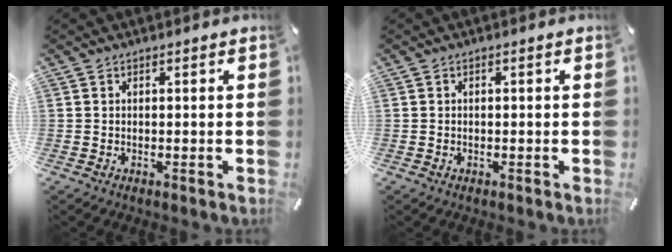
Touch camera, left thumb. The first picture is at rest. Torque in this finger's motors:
{"motor_torque": [-0.45, 0.03, 0.09, 0.46, -0.05]}